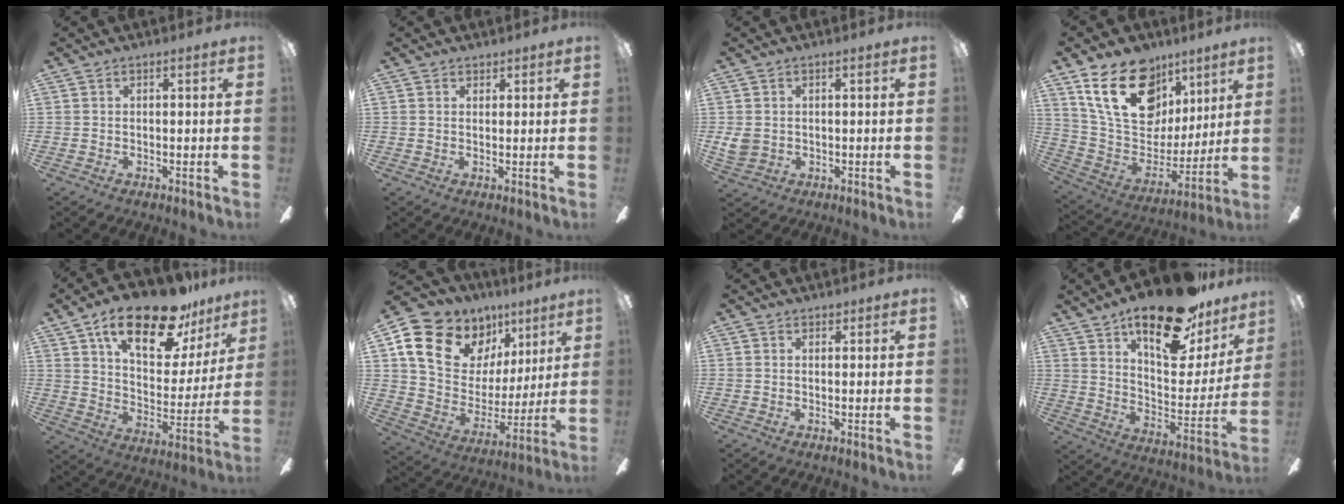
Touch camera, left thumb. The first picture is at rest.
{"total": 1.8, "force": [1.4, 1.2, 0.1], "torque": [0.005, -0.001, 0.026]}
{"total": 4.1, "force": [0.5, 3.6, 1.9], "torque": [-0.035, 0.004, 0.010]}
{"total": 23.2, "force": [12.7, 14.8, 12.6], "torque": [-0.227, -0.059, 0.230]}
{"total": 23.5, "force": [15.7, 9.2, 14.9], "torque": [-0.231, -0.086, 0.265]}
{"total": 18.9, "force": [10.9, 13.1, 8.3], "torque": [-0.152, -0.054, 0.212]}
{"total": 1.2, "force": [0.8, 0.8, 0.2], "torque": [0.006, -0.002, 0.014]}
{"total": 25.1, "force": [18.5, 9.2, 14.3], "torque": [-0.211, -0.117, 0.309]}